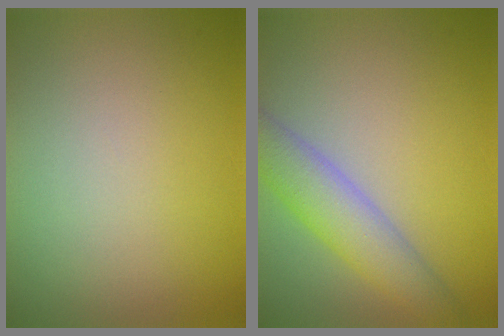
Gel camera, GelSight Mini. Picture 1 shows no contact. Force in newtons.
{"total": 4.5, "press": 4.5, "slide": 0.2}